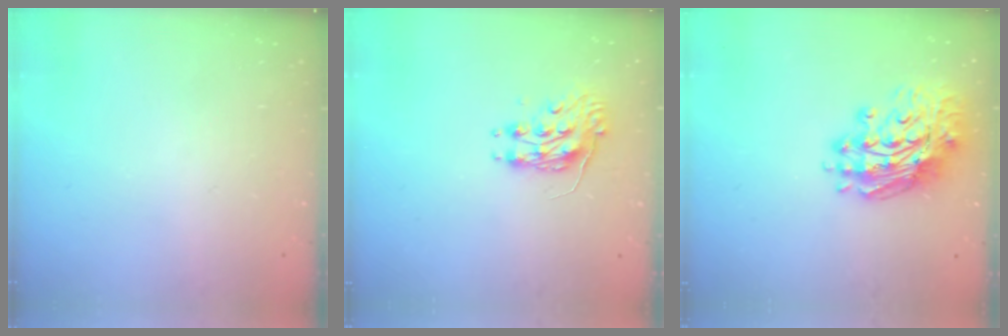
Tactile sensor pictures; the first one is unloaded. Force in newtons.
{"total": 8.2, "press": 8.2, "slide": 0.3}
{"total": 15.0, "press": 14.9, "slide": 1.6}